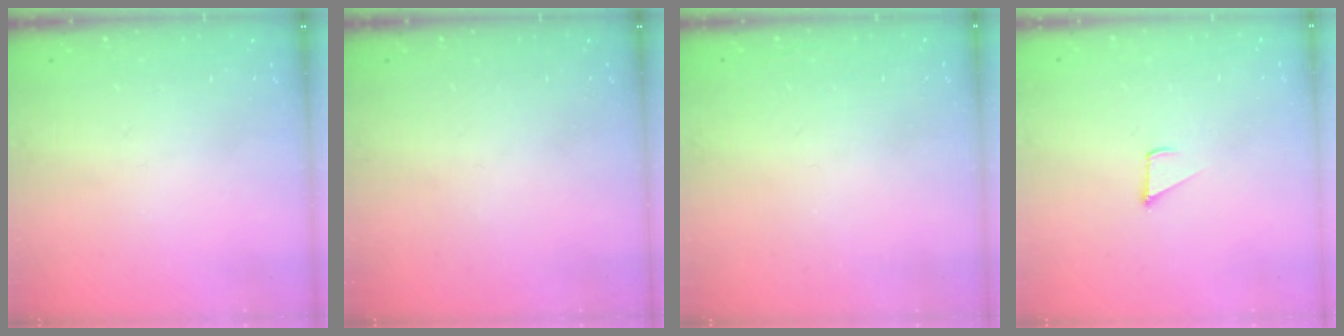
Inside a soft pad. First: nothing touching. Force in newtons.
{"total": 0.0}
{"total": 1.5, "press": 1.5, "slide": 0.1}
{"total": 2.3, "press": 2.3, "slide": 0.2}